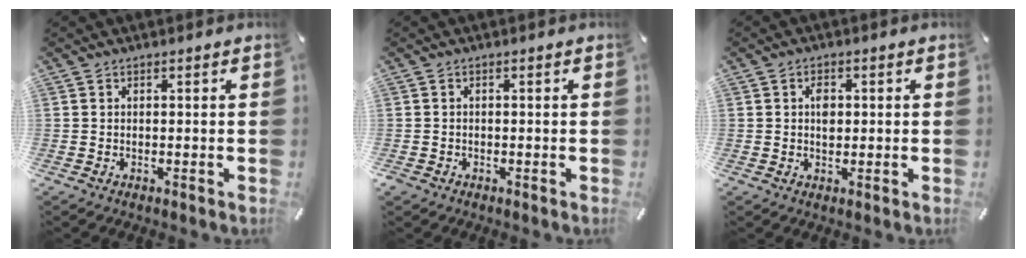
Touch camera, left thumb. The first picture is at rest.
{"total": 0.9, "force": [-0.5, 0.8, 0.2], "torque": [-0.002, 0.003, -0.012]}
{"total": 3.0, "force": [0.4, 2.0, 2.1], "torque": [-0.028, 0.000, 0.002]}